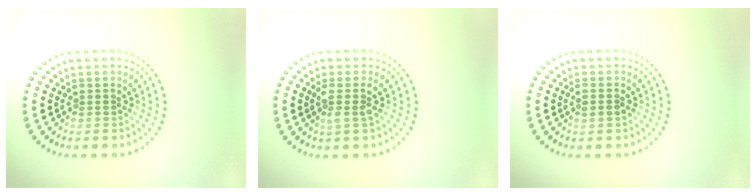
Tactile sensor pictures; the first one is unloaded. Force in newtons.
{"total": 1.9, "press": 1.5, "slide": 1.2}
{"total": 1.1, "press": 1.1, "slide": 0.2}